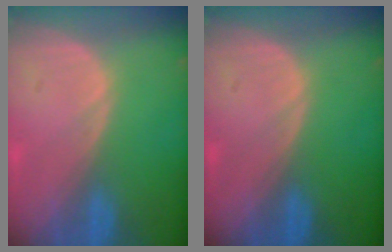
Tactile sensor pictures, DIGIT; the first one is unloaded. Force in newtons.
{"total": 0.0}